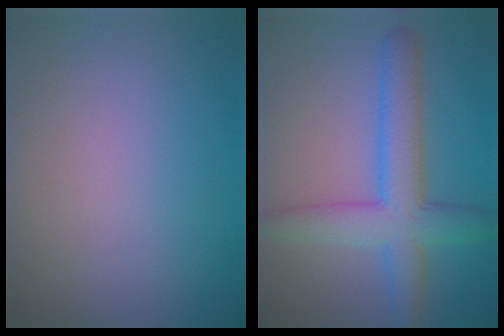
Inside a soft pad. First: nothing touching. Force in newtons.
{"total": 5.5, "press": 5.5, "slide": 0.2}